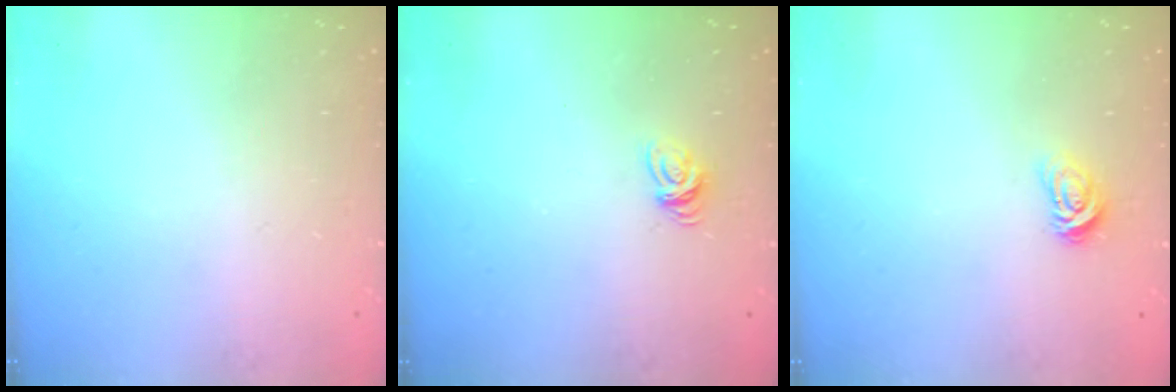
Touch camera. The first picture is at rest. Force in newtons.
{"total": 5.3, "press": 5.2, "slide": 0.3}
{"total": 2.9, "press": 2.8, "slide": 0.4}